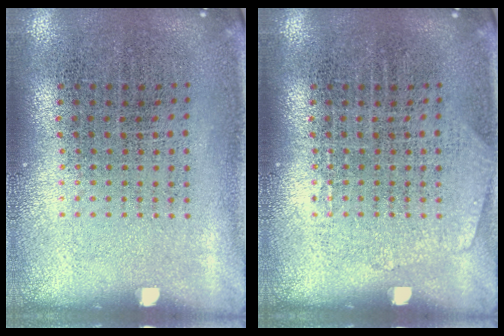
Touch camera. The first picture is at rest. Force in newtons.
{"total": 0.9, "press": 0.9, "slide": 0.0}